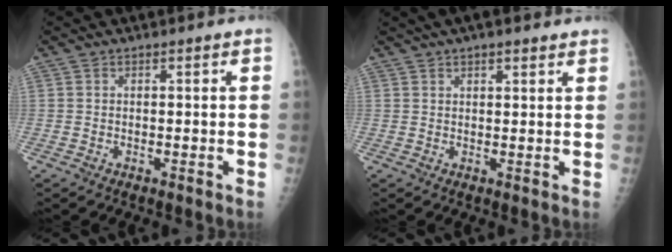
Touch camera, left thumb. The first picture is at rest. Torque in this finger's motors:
{"motor_torque": [1.31, 0.39, 0.61, -0.79, 0.05]}